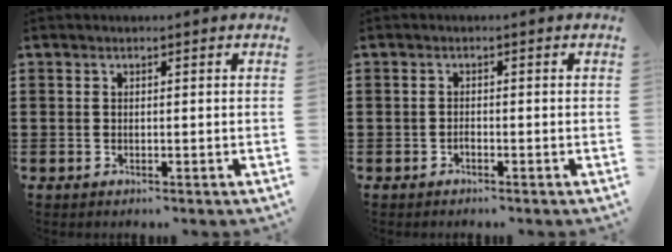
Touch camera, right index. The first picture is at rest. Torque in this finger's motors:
{"motor_torque": [0.91, 1.23, 0.00, -0.02]}